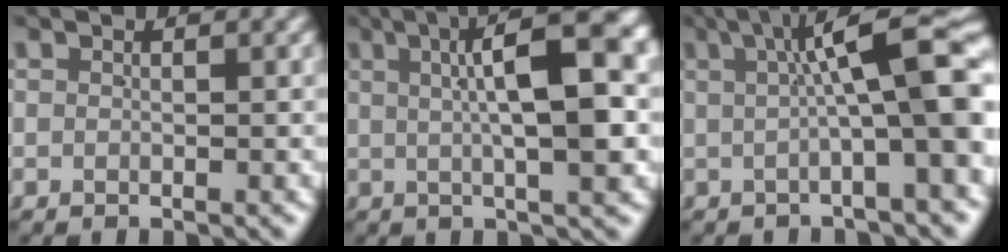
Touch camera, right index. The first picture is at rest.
{"total": 10.4, "force": [3.2, 2.3, 9.6], "torque": [-0.114, 0.041, 0.038]}
{"total": 9.1, "force": [1.3, 2.0, 8.8], "torque": [-0.099, 0.024, 0.014]}